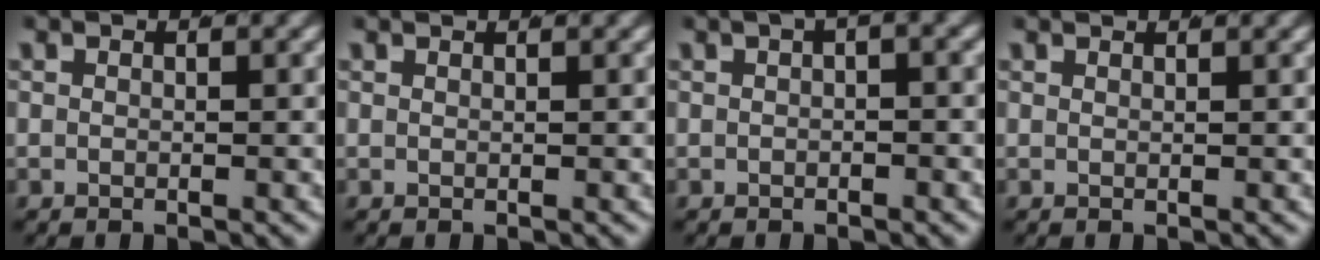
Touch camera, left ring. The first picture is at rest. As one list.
[{"total": 0.9, "force": [0.8, -0.5, 0.2], "torque": [0.005, -0.001, 0.015]}, {"total": 1.3, "force": [0.4, 0.1, 1.3], "torque": [-0.013, 0.009, 0.006]}, {"total": 1.3, "force": [1.1, -0.5, 0.3], "torque": [0.005, -0.002, 0.020]}]